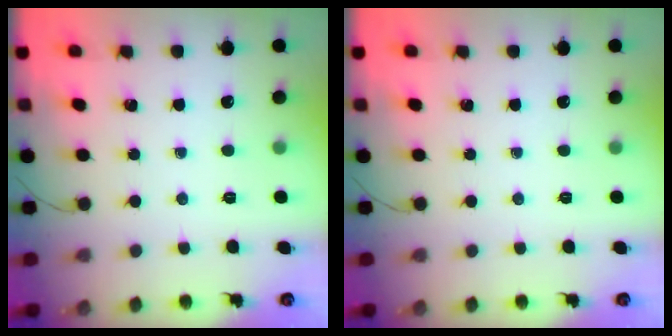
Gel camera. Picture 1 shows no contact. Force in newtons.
{"total": 0.0}